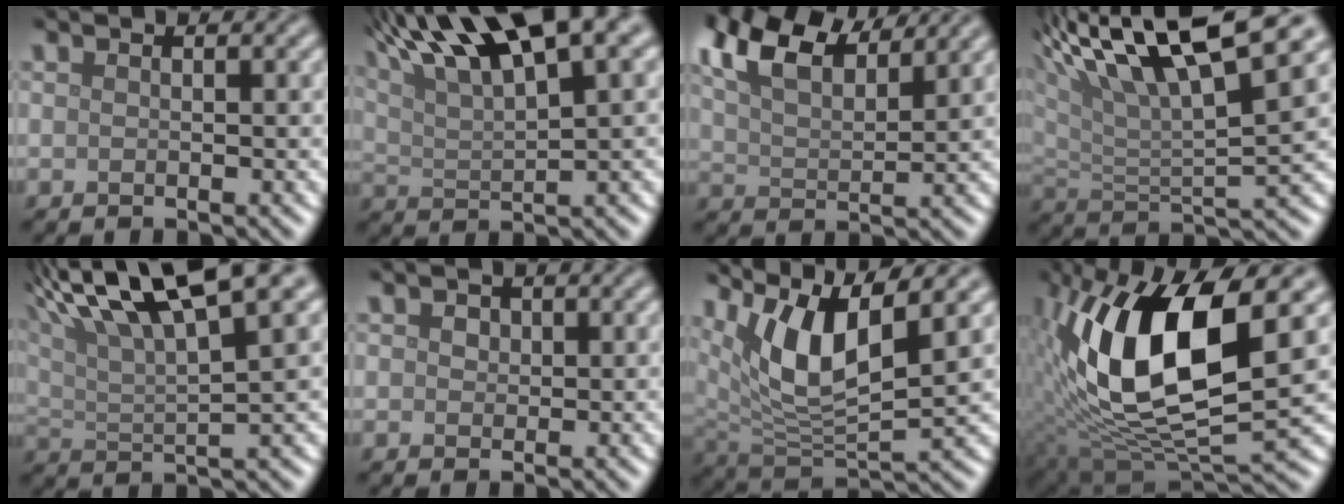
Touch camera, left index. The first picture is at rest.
{"total": 12.0, "force": [7.6, 2.9, 8.8], "torque": [-0.142, 0.029, 0.126]}
{"total": 8.1, "force": [5.9, 2.9, 4.7], "torque": [-0.104, 0.025, 0.106]}
{"total": 12.3, "force": [7.7, 2.7, 9.1], "torque": [-0.166, 0.017, 0.133]}
{"total": 11.1, "force": [7.0, 2.6, 8.2], "torque": [-0.138, 0.028, 0.117]}
{"total": 1.2, "force": [0.5, 1.0, 0.5], "torque": [-0.007, 0.004, 0.001]}
{"total": 8.4, "force": [3.8, 2.7, 6.9], "torque": [-0.142, -0.009, 0.070]}
{"total": 13.1, "force": [2.1, 5.2, 11.8], "torque": [-0.227, -0.001, 0.035]}